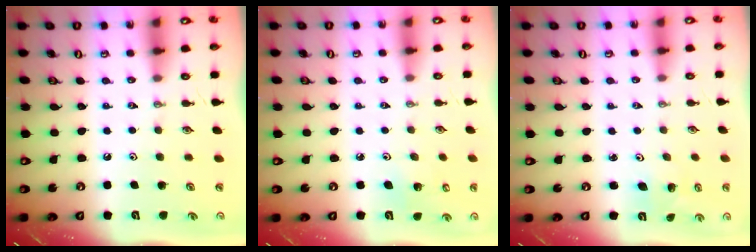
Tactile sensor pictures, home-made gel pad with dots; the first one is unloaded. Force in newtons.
{"total": 4.5, "press": 4.3, "slide": 1.2}
{"total": 2.5, "press": 2.5, "slide": 0.1}